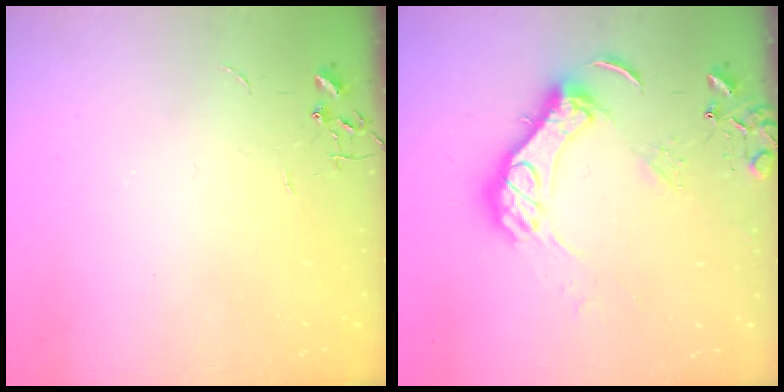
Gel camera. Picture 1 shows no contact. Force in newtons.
{"total": 14.6, "press": 14.6, "slide": 1.1}